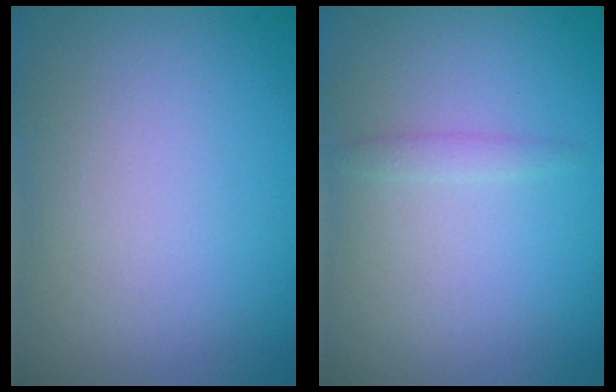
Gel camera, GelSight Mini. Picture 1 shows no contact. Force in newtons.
{"total": 0.8, "press": 0.8, "slide": 0.1}